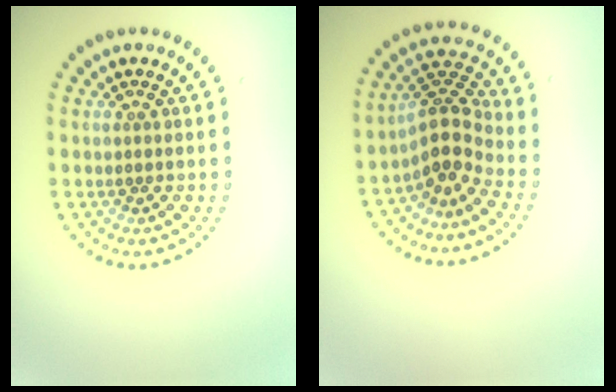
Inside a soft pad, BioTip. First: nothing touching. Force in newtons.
{"total": 3.8, "press": 2.6, "slide": 2.8}